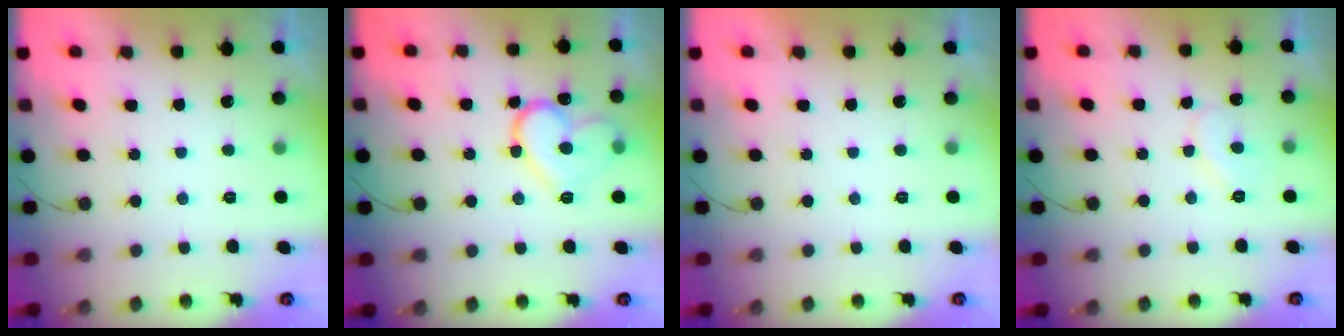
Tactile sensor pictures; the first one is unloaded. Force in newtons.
{"total": 14.0, "press": 13.9, "slide": 1.5}
{"total": 1.7, "press": 1.6, "slide": 0.1}
{"total": 6.3, "press": 6.3, "slide": 0.5}